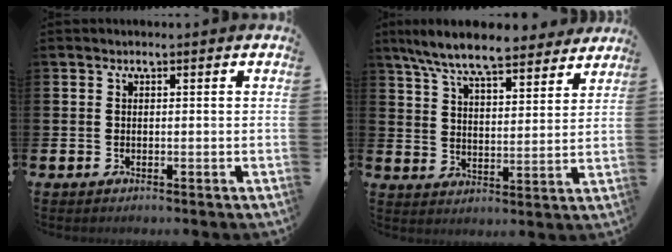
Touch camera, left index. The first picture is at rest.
{"total": 9.1, "force": [8.4, 1.3, 3.3], "torque": [-0.093, -0.043, 0.150]}